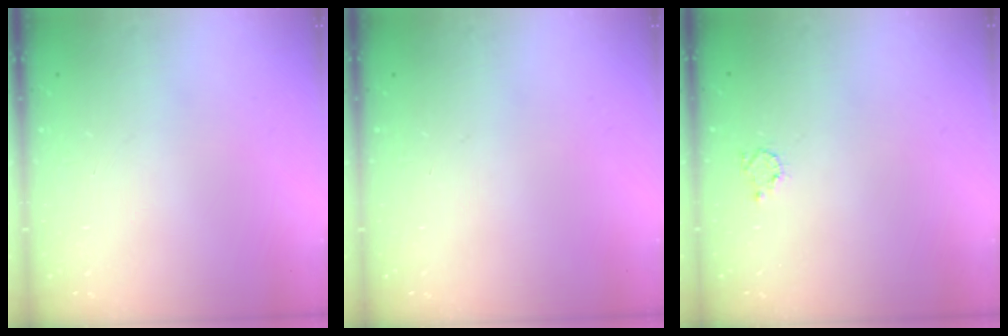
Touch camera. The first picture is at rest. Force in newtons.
{"total": 0.0}
{"total": 2.4, "press": 2.4, "slide": 0.4}